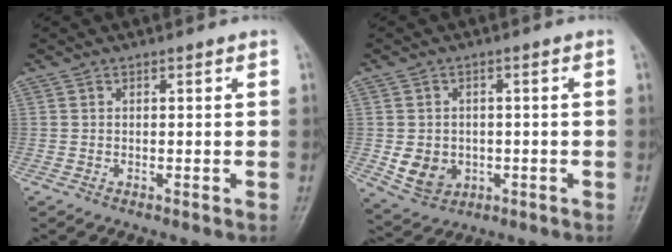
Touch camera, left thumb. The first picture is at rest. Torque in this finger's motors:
{"motor_torque": [-0.09, 0.11, 0.29, -0.23, 0.00]}